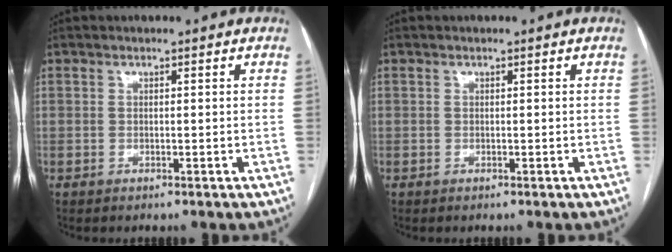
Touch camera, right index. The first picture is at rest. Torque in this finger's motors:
{"motor_torque": [0.00, 0.00, 0.00, 0.00]}